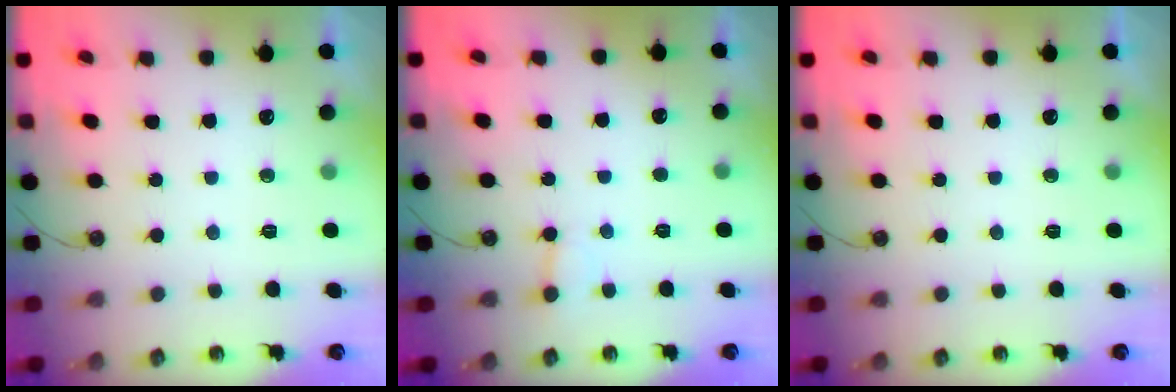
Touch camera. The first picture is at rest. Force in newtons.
{"total": 4.3, "press": 4.3, "slide": 0.5}
{"total": 0.0}